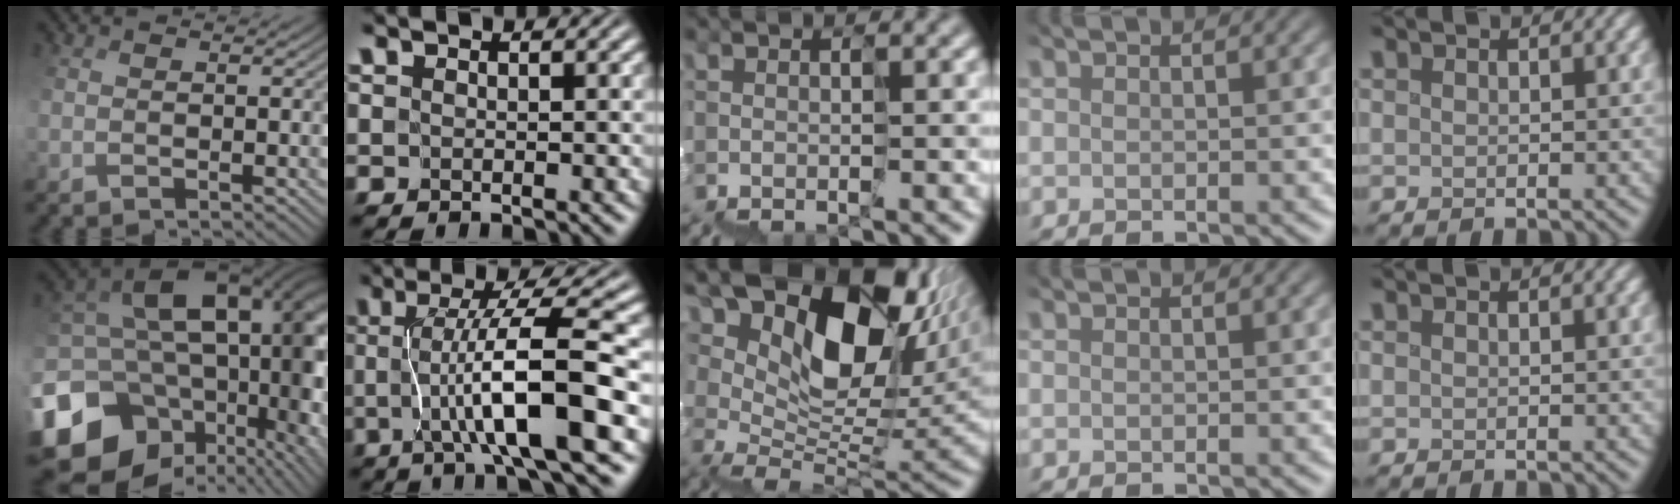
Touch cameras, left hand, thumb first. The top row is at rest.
{"thumb": {"total": 20.9, "force": [-2.3, 16.3, 12.8], "torque": [-0.222, -0.017, -0.040]}, "index": {"total": 9.3, "force": [-1.2, 1.4, 9.2], "torque": [-0.133, 0.010, -0.022]}, "middle": {"total": 12.6, "force": [7.7, 7.1, 7.1], "torque": [-0.120, 0.020, 0.139]}}